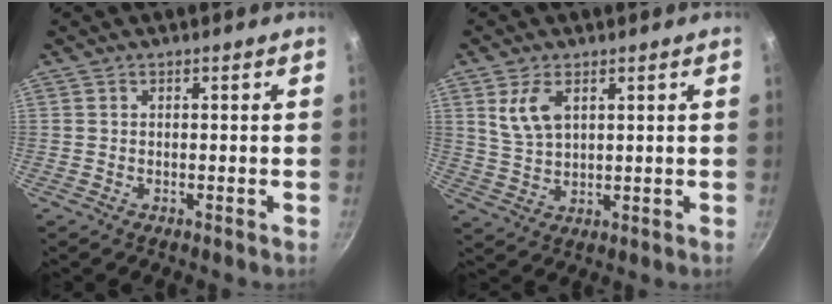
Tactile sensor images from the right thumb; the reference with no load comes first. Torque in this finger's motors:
{"motor_torque": [-0.60, 0.81, 0.35, -0.30, 0.06]}